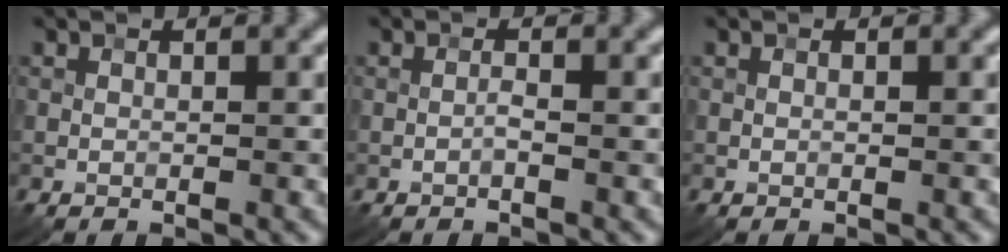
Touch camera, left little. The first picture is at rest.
{"total": 0.6, "force": [-0.4, 0.0, 0.5], "torque": [-0.011, 0.002, -0.008]}
{"total": 0.0}